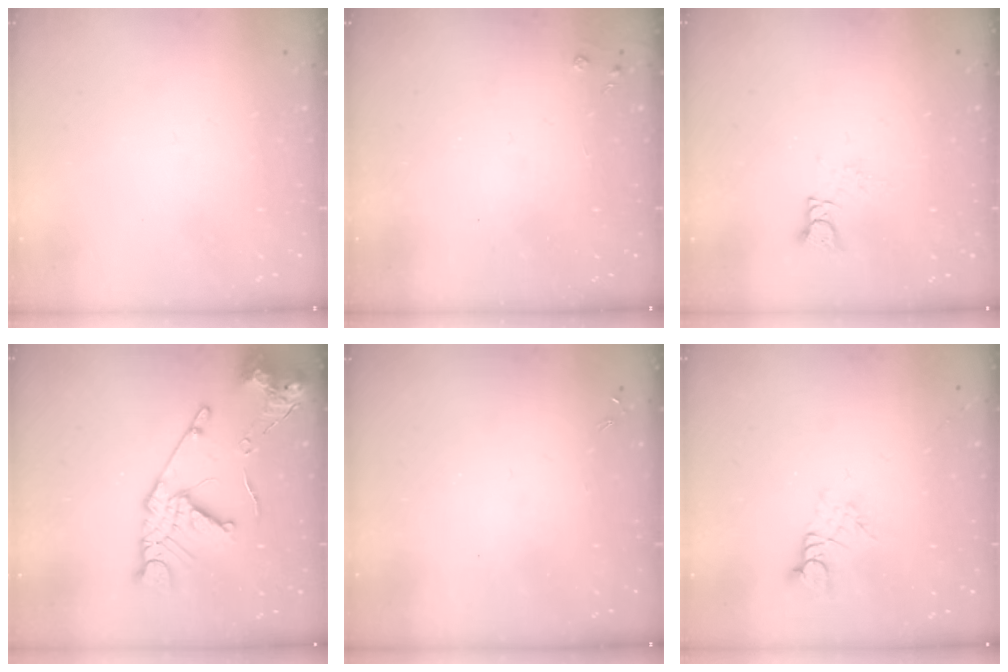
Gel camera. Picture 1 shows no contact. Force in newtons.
{"total": 2.7, "press": 2.7, "slide": 0.4}
{"total": 3.6, "press": 3.6, "slide": 0.4}
{"total": 15.5, "press": 15.4, "slide": 1.5}
{"total": 0.0}
{"total": 2.6, "press": 2.6, "slide": 0.3}